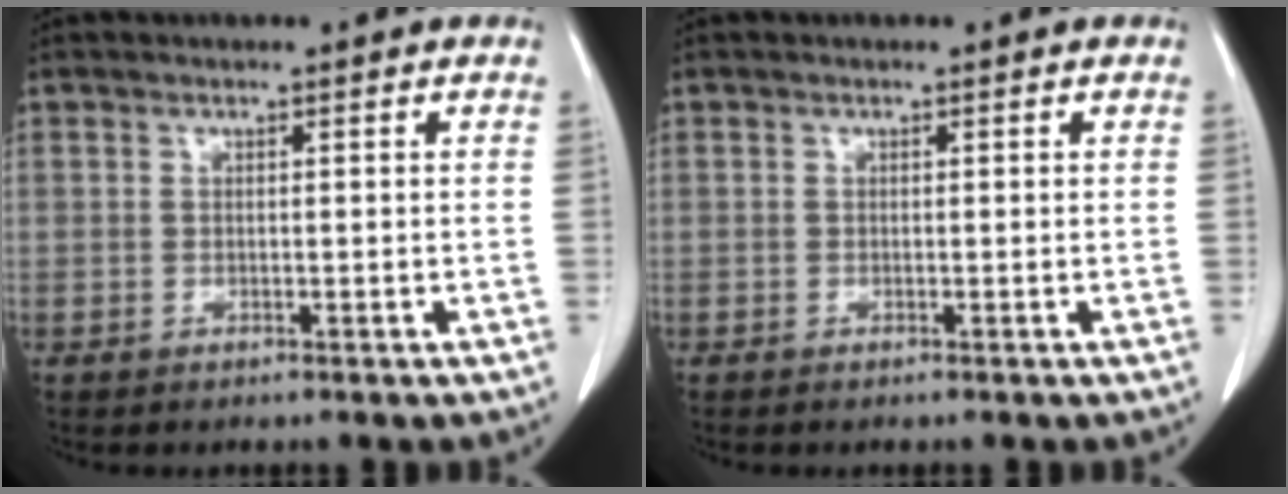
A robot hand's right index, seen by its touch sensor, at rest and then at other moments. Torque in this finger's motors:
{"motor_torque": [-0.03, -0.02, -0.10, -0.01]}